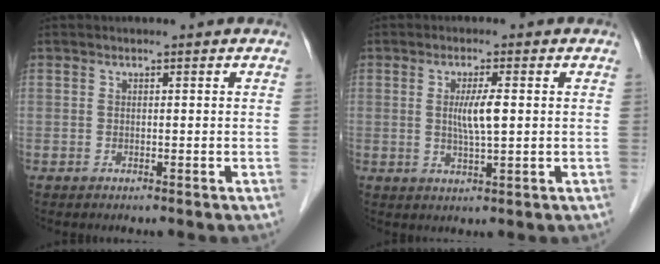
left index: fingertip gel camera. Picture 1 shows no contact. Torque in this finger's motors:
{"motor_torque": [0.11, 0.05, 0.12, 0.08]}